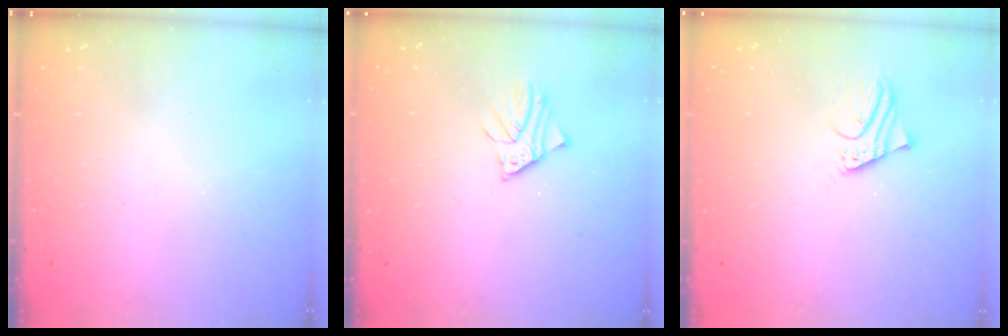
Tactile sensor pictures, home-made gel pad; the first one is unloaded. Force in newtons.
{"total": 1.8, "press": 1.8, "slide": 0.2}
{"total": 1.7, "press": 1.6, "slide": 0.1}